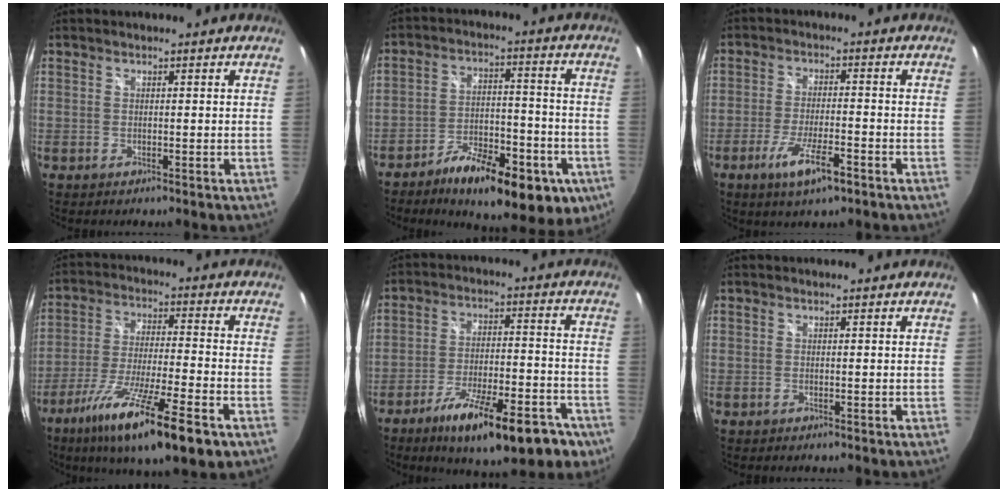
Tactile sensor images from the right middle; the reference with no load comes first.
{"total": 19.2, "force": [-10.7, 7.7, 13.9], "torque": [-0.220, -0.014, -0.148]}
{"total": 8.2, "force": [-4.7, 1.6, 6.5], "torque": [-0.136, -0.015, -0.080]}
{"total": 18.8, "force": [-10.8, 2.8, 15.1], "torque": [-0.279, -0.055, -0.186]}
{"total": 19.0, "force": [-12.0, 5.7, 13.6], "torque": [-0.221, -0.026, -0.171]}
{"total": 0.0}